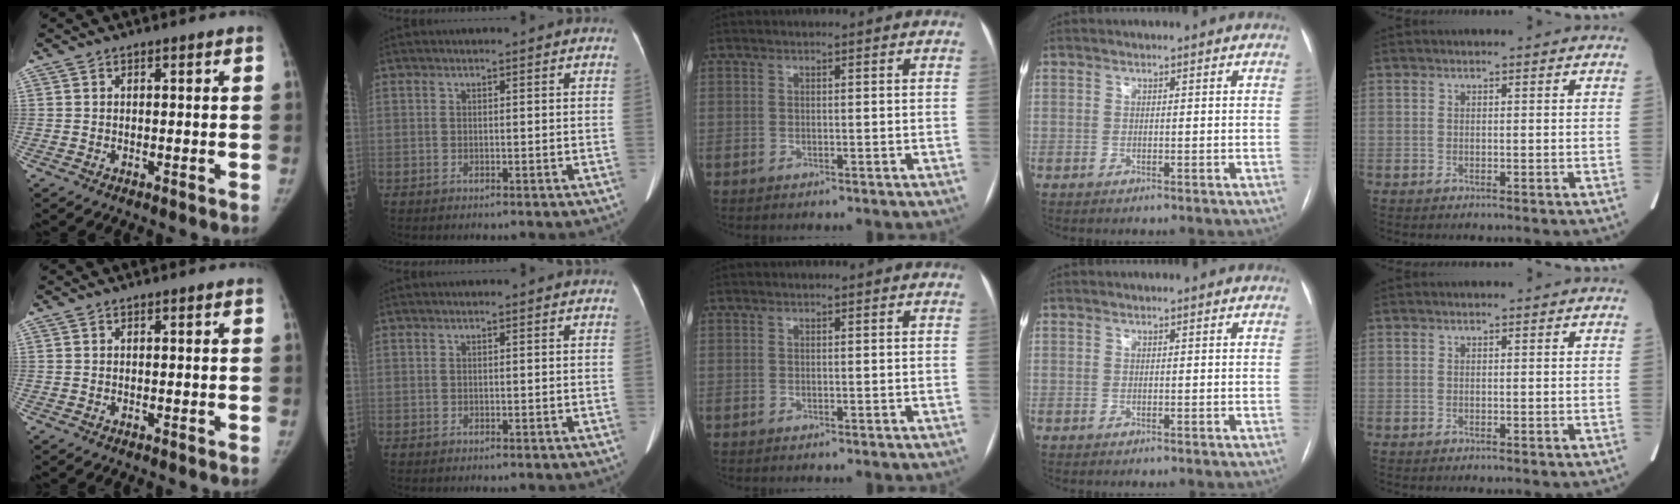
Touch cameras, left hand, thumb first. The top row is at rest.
{}